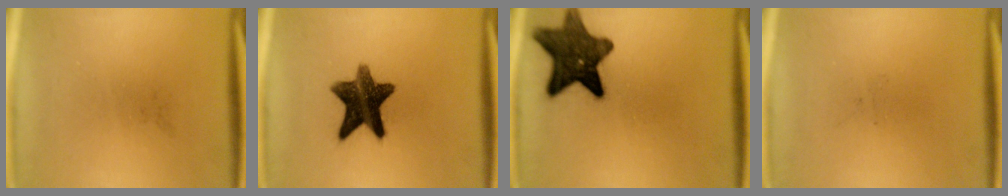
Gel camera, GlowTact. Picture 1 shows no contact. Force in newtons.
{"total": 12.1}
{"total": 12.8}
{"total": 0.0}